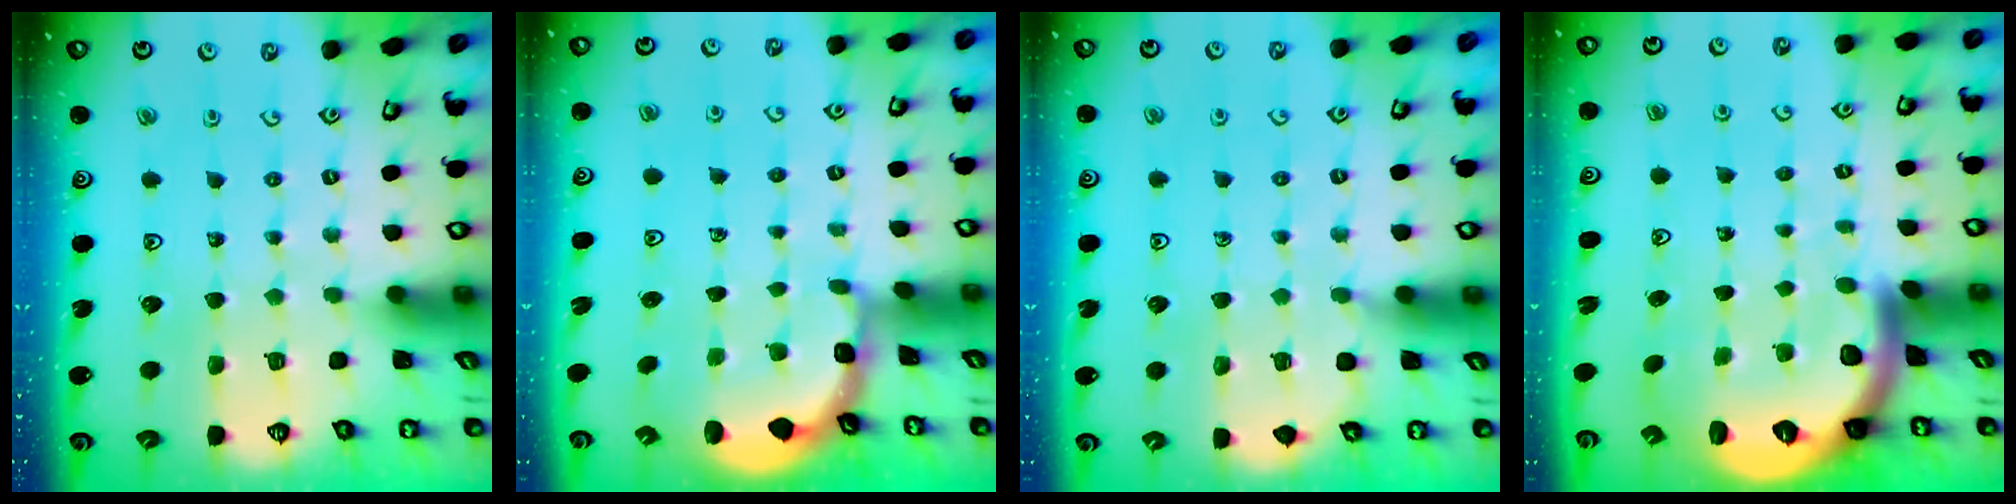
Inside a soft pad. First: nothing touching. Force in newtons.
{"total": 1.8, "press": 1.4, "slide": 1.1}
{"total": 4.1, "press": 4.1, "slide": 0.5}
{"total": 4.6, "press": 4.6, "slide": 0.6}